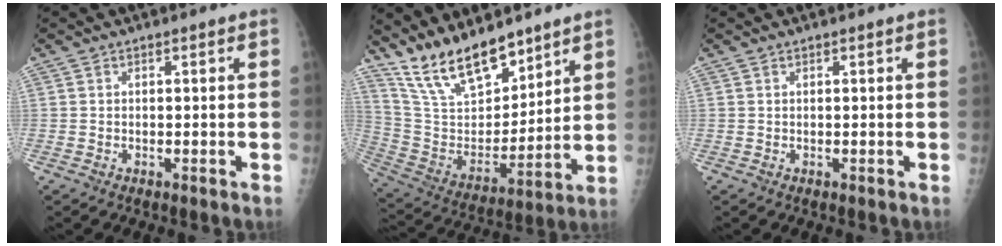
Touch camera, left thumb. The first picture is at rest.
{"total": 16.4, "force": [13.3, 6.1, 7.6], "torque": [-0.102, -0.073, 0.258]}
{"total": 0.0}